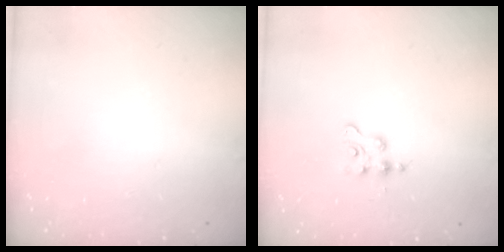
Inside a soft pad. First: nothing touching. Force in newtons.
{"total": 2.1, "press": 2.1, "slide": 0.4}